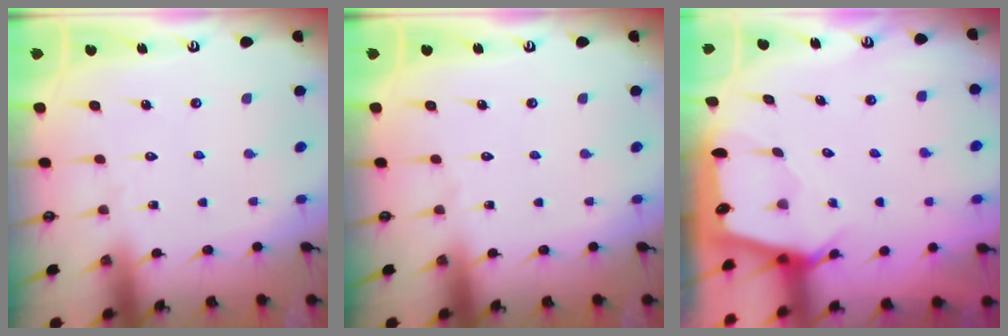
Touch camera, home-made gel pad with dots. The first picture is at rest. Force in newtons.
{"total": 0.0}
{"total": 2.5, "press": 2.5, "slide": 0.3}